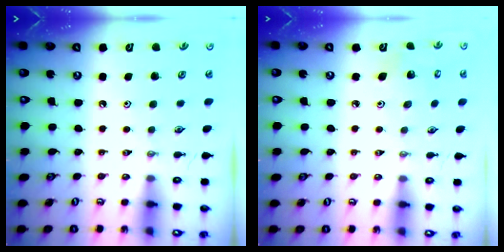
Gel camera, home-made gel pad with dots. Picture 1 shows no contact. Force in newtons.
{"total": 3.5, "press": 3.3, "slide": 1.1}